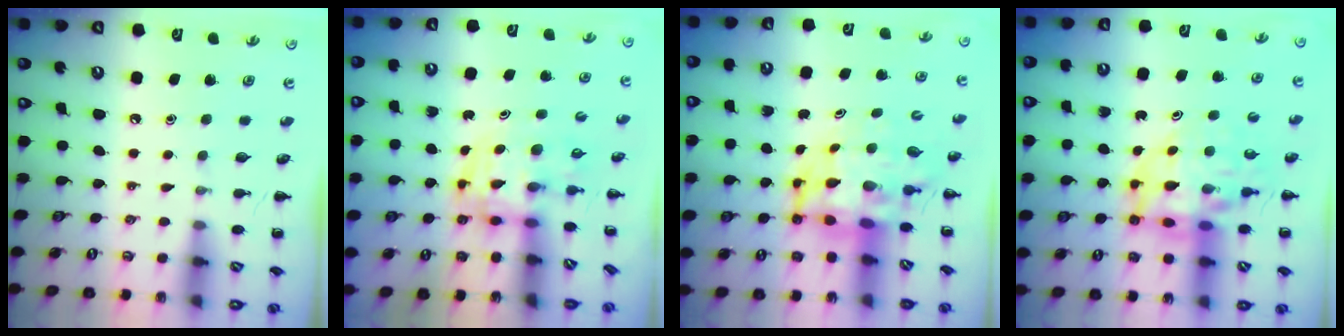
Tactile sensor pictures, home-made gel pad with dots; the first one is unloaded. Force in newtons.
{"total": 3.5, "press": 3.5, "slide": 0.6}
{"total": 6.5, "press": 6.2, "slide": 2.0}
{"total": 13.9, "press": 13.4, "slide": 3.8}